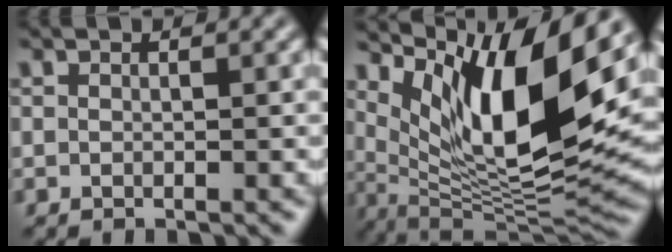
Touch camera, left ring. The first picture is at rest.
{"total": 13.3, "force": [5.6, 3.9, 11.4], "torque": [-0.193, -0.008, 0.111]}